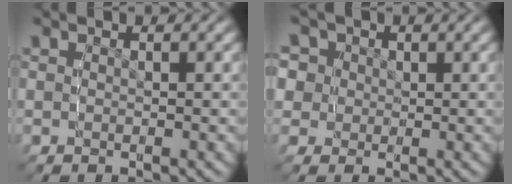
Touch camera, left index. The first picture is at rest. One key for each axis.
{"total": 7.8, "fx": 1.7, "fy": 6.9, "fz": 3.2, "tx": -0.082, "ty": -0.009, "tz": 0.025}